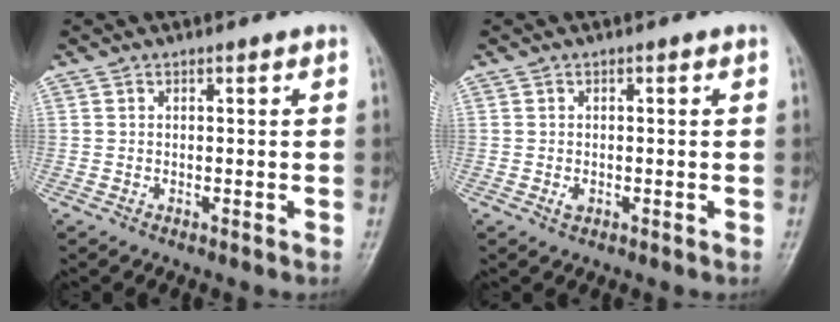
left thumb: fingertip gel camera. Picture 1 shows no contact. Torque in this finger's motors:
{"motor_torque": [-0.06, -0.06, 0.01, 0.00, 0.00]}